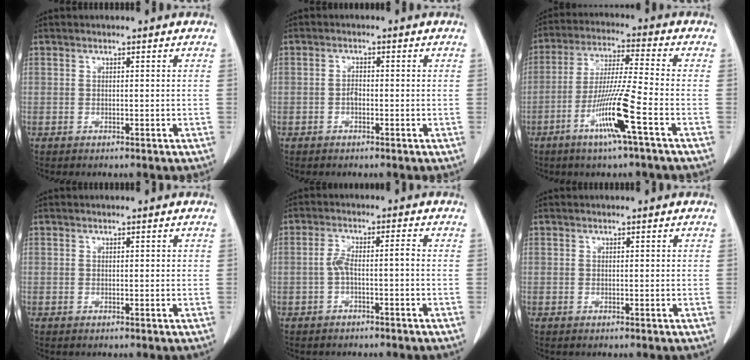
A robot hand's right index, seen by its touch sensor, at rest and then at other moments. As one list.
[{"total": 1.2, "force": [-0.5, 0.6, 1.0], "torque": [-0.018, 0.004, -0.010]}, {"total": 11.1, "force": [-4.9, -1.0, 9.9], "torque": [-0.194, -0.014, -0.097]}, {"total": 0.7, "force": [0.2, 0.4, 0.6], "torque": [-0.007, 0.003, 0.005]}, {"total": 3.5, "force": [-1.0, 0.6, 3.3], "torque": [-0.066, 0.017, -0.017]}, {"total": 0.0}]